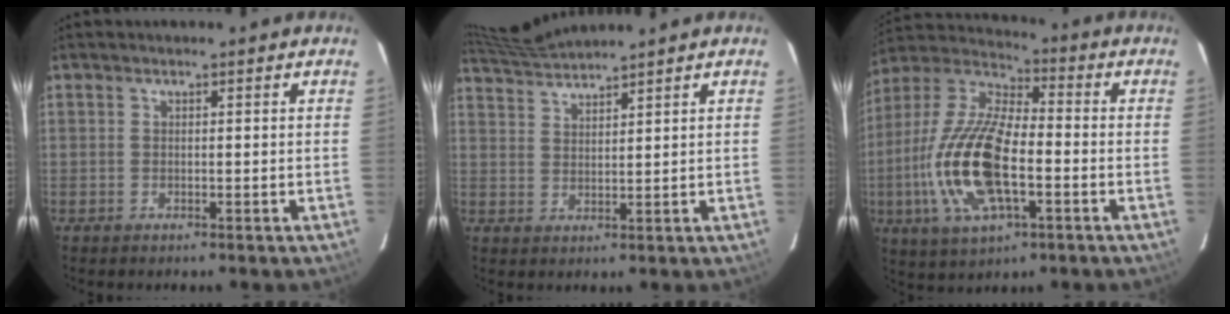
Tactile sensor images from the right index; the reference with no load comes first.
{"total": 6.4, "force": [6.2, -1.5, 0.5], "torque": [-0.017, -0.009, 0.118]}
{"total": 19.3, "force": [-4.5, 7.8, 17.0], "torque": [-0.364, -0.007, -0.089]}